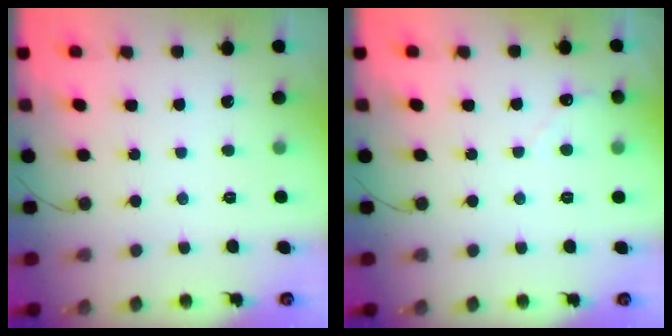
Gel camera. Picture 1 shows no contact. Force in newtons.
{"total": 2.7, "press": 2.7, "slide": 0.3}